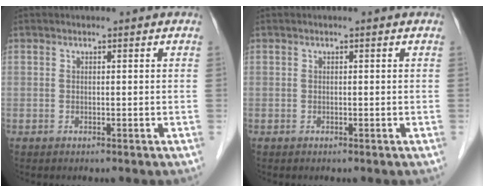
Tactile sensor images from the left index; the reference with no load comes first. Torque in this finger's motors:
{"motor_torque": [-0.01, 0.01, 0.00, 0.00]}